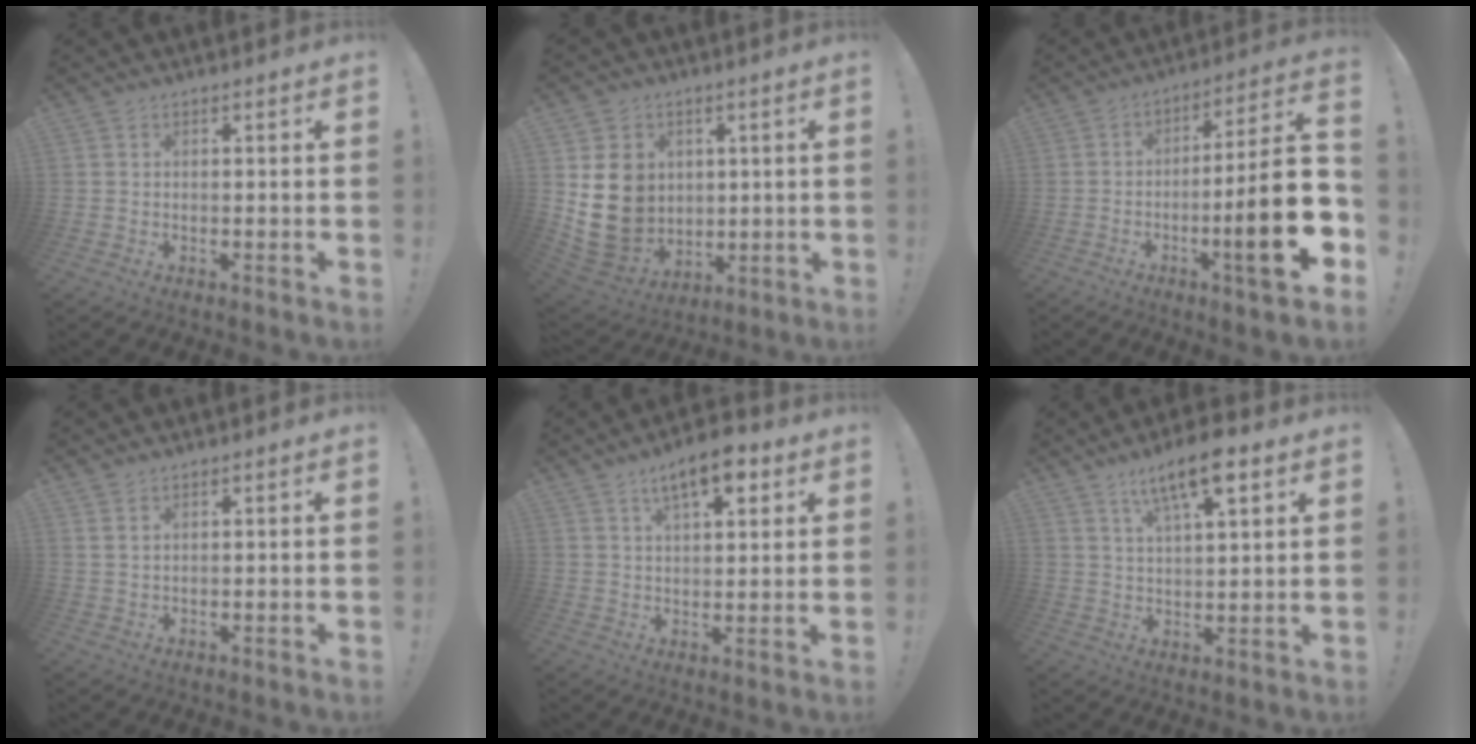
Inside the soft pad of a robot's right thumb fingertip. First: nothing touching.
{"total": 14.6, "force": [2.6, 12.5, 6.9], "torque": [-0.131, -0.016, 0.056]}
{"total": 20.5, "force": [-5.4, 2.6, 19.6], "torque": [-0.299, 0.019, -0.084]}
{"total": 1.9, "force": [1.2, 0.6, 1.3], "torque": [-0.032, 0.000, 0.024]}
{"total": 9.7, "force": [5.4, 3.8, 7.2], "torque": [-0.102, -0.019, 0.090]}
{"total": 11.5, "force": [6.5, 3.8, 8.7], "torque": [-0.141, -0.021, 0.108]}